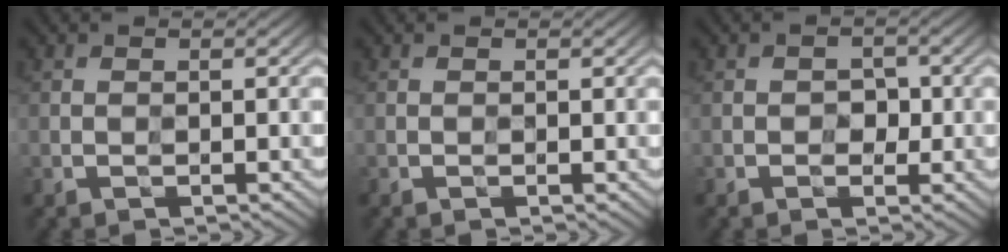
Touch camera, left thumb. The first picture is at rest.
{"total": 0.0}
{"total": 2.4, "force": [-0.2, 2.1, 1.0], "torque": [-0.004, 0.001, -0.005]}